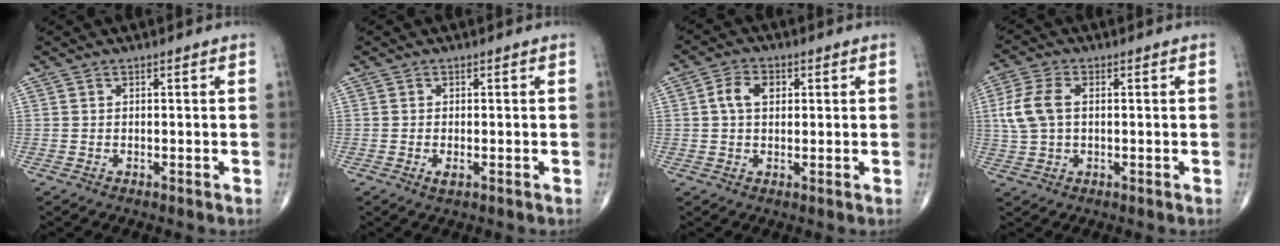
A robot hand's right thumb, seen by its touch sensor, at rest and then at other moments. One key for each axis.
{"total": 1.4, "fx": -0.5, "fy": 0.5, "fz": 1.2, "tx": -0.024, "ty": -0.004, "tz": -0.010}
{"total": 4.8, "fx": 1.0, "fy": 3.3, "fz": 3.3, "tx": -0.059, "ty": 0.009, "tz": 0.014}
{"total": 7.0, "fx": 0.8, "fy": 4.2, "fz": 5.5, "tx": -0.130, "ty": 0.013, "tz": 0.015}